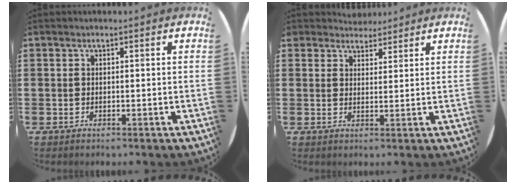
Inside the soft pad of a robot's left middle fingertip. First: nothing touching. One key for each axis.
{"total": 3.3, "fx": 3.2, "fy": 1.1, "fz": -0.1, "tx": -0.001, "ty": -0.010, "tz": 0.058}